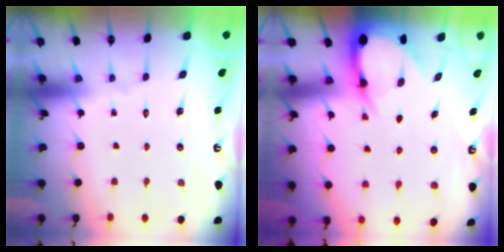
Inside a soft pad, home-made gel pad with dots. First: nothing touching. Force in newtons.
{"total": 5.7, "press": 5.7, "slide": 0.7}